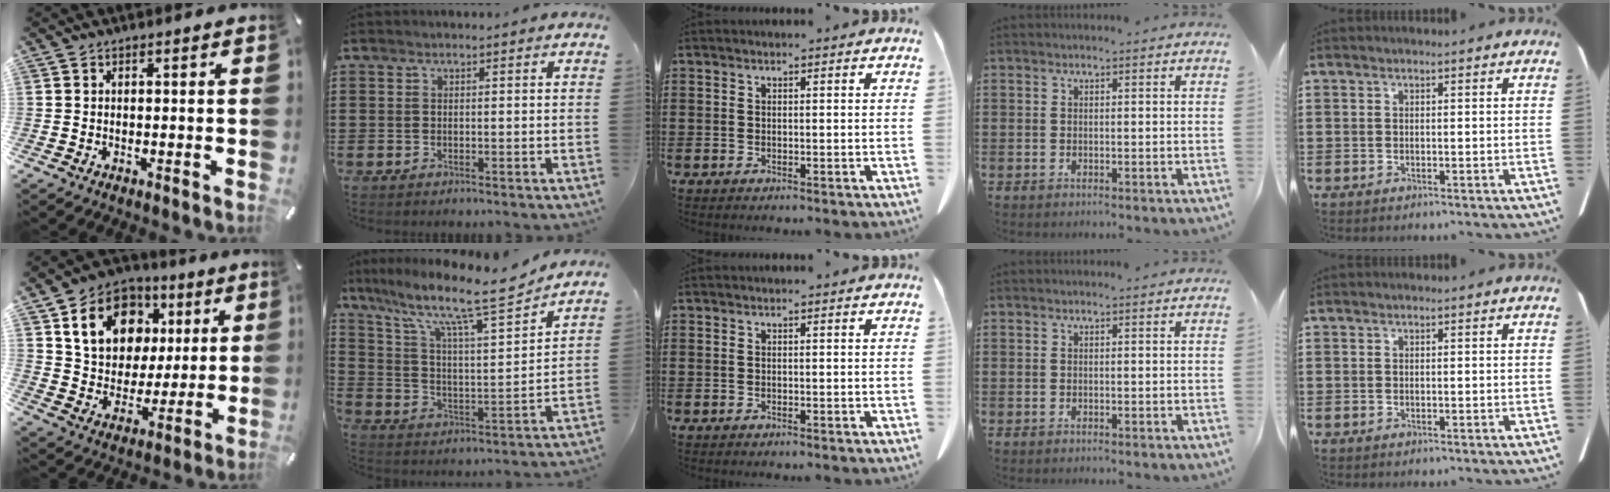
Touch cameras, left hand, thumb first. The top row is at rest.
{"thumb": {"total": 16.1, "force": [6.3, 13.0, 7.2], "torque": [-0.119, -0.011, 0.122]}, "index": {"total": 12.2, "force": [9.5, 1.8, 7.4], "torque": [-0.162, -0.059, 0.154]}}